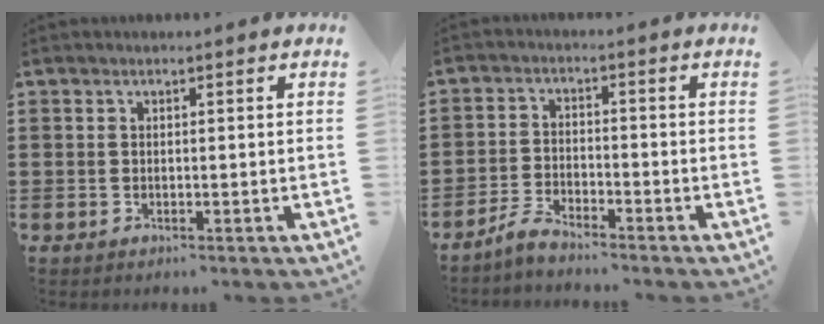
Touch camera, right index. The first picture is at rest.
{"total": 3.3, "force": [-3.2, 0.2, 0.8], "torque": [-0.032, 0.003, -0.070]}